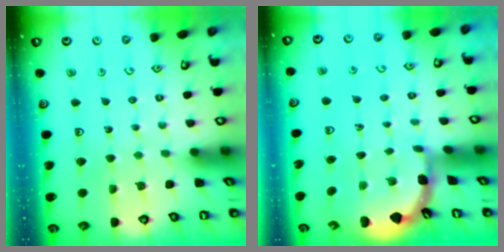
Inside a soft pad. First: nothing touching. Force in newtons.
{"total": 1.8, "press": 1.8, "slide": 0.2}